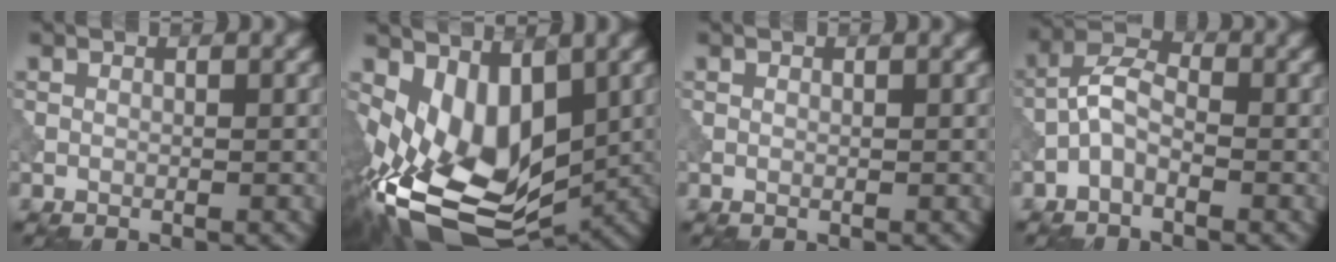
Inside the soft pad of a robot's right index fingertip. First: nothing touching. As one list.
[{"total": 11.5, "force": [-1.1, 7.3, 8.9], "torque": [-0.169, -0.034, -0.009]}, {"total": 0.0}, {"total": 3.0, "force": [-1.4, 1.5, 2.3], "torque": [-0.043, 0.015, -0.038]}]